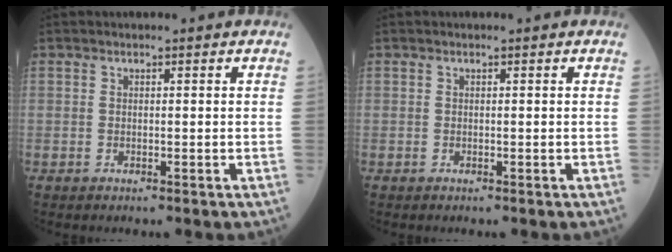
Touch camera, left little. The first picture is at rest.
{"total": 0.0}